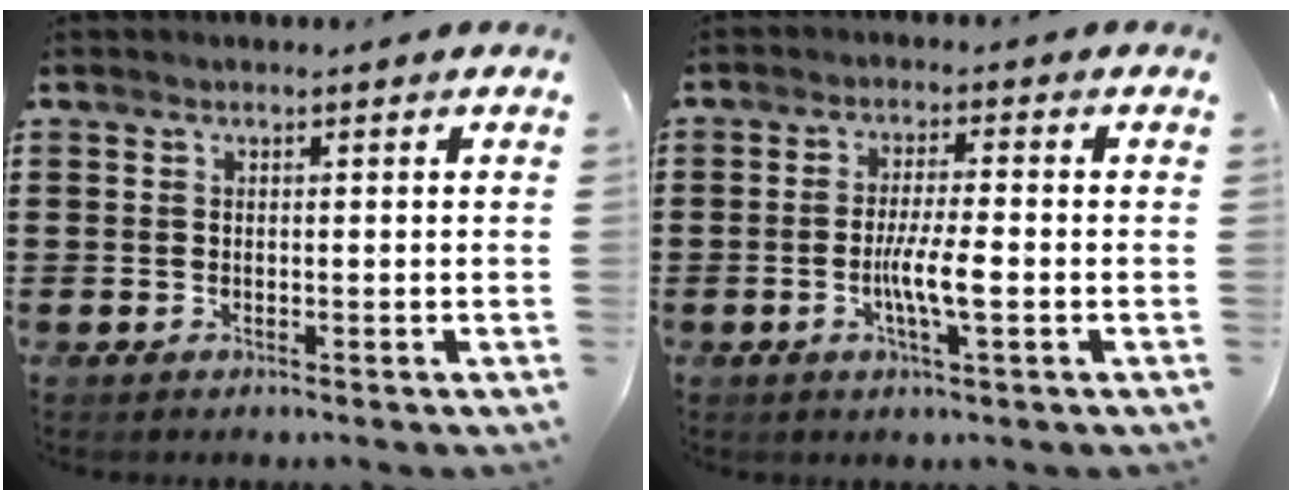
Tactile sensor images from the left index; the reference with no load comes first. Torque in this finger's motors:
{"motor_torque": [0.35, 0.05, 0.46, 0.10]}